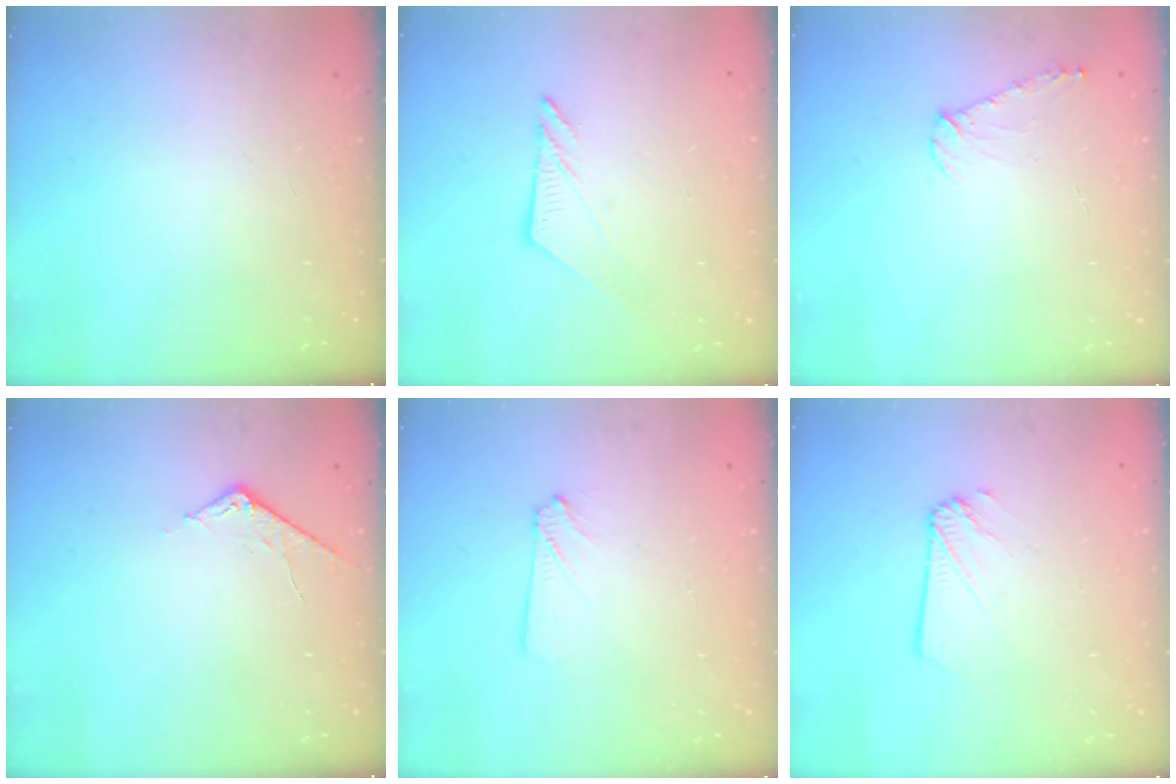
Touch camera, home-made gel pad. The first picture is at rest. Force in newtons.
{"total": 7.0, "press": 7.0, "slide": 0.2}
{"total": 7.1, "press": 7.1, "slide": 0.8}
{"total": 6.1, "press": 6.0, "slide": 0.7}
{"total": 2.9, "press": 2.9, "slide": 0.4}
{"total": 1.8, "press": 1.8, "slide": 0.2}